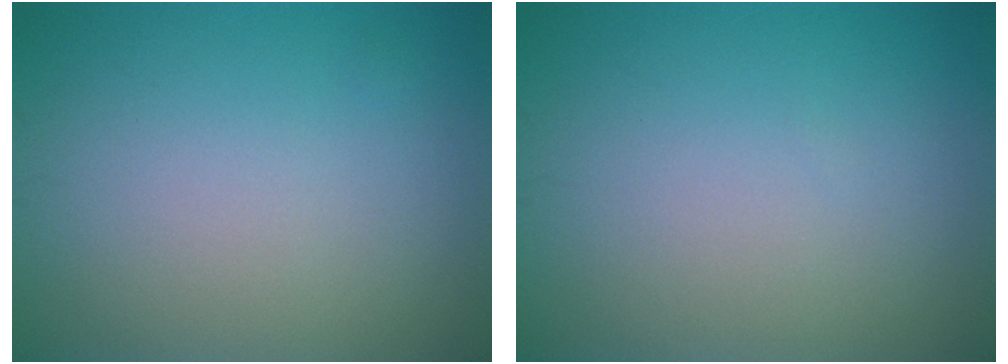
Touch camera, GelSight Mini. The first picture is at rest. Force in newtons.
{"total": 0.0}